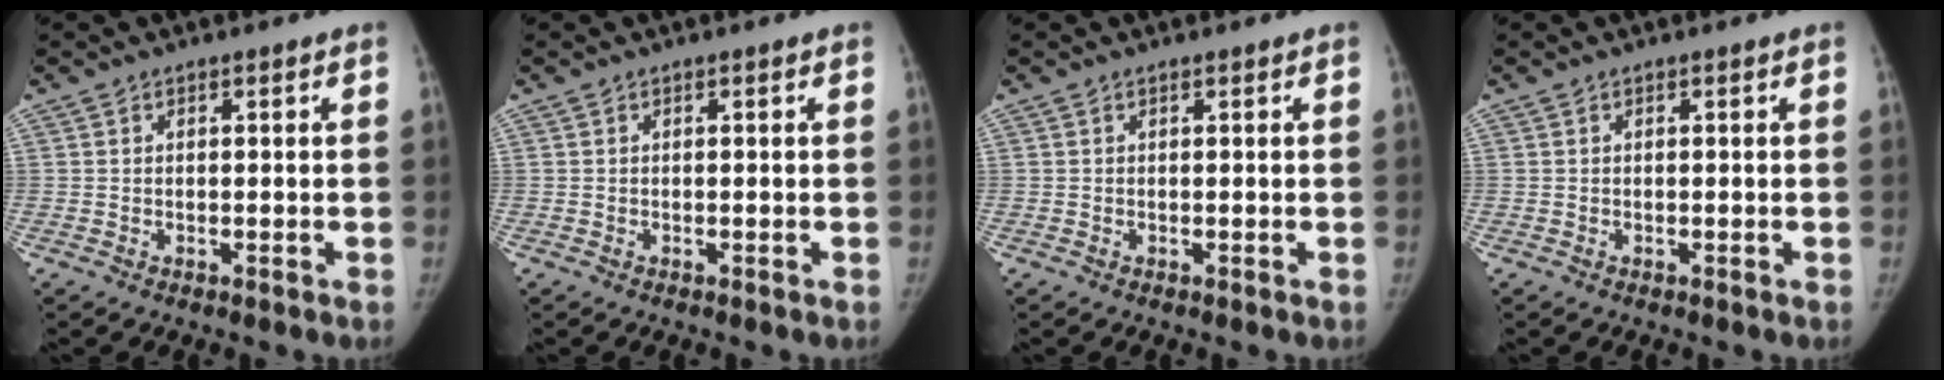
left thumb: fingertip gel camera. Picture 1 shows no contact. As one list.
[{"total": 0.0}, {"total": 0.0}, {"total": 0.0}]